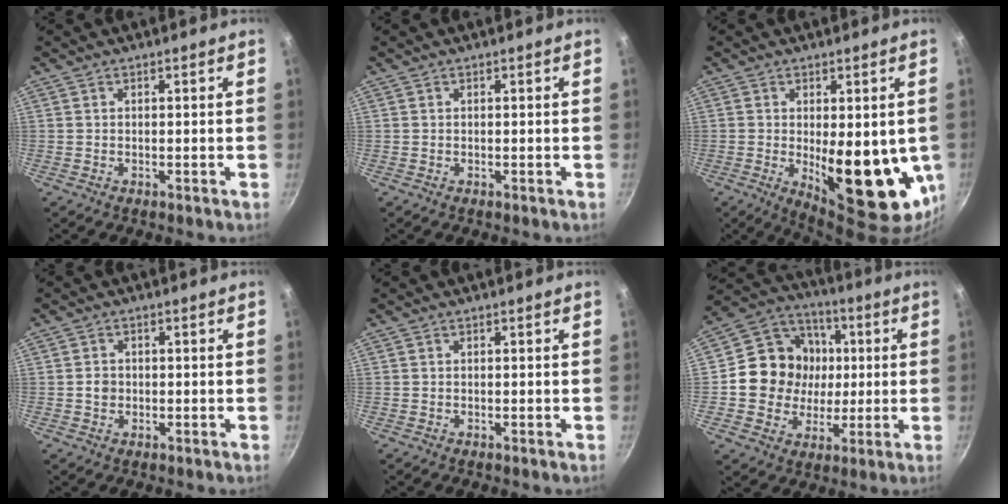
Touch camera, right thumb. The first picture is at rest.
{"total": 0.0}
{"total": 17.2, "force": [-1.6, 7.2, 15.6], "torque": [-0.184, -0.031, -0.005]}
{"total": 2.0, "force": [-0.2, 1.8, 0.9], "torque": [-0.009, 0.007, -0.005]}
{"total": 0.0}
{"total": 15.8, "force": [1.2, 14.3, 6.5], "torque": [-0.086, 0.018, 0.015]}